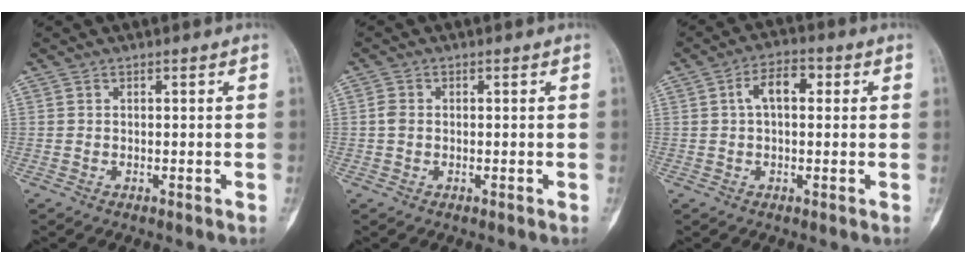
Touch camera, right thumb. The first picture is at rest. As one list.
[{"total": 1.6, "force": [-0.1, 1.3, 1.0], "torque": [-0.019, 0.002, -0.004]}, {"total": 5.9, "force": [1.1, 3.2, 4.8], "torque": [-0.079, 0.021, 0.012]}]